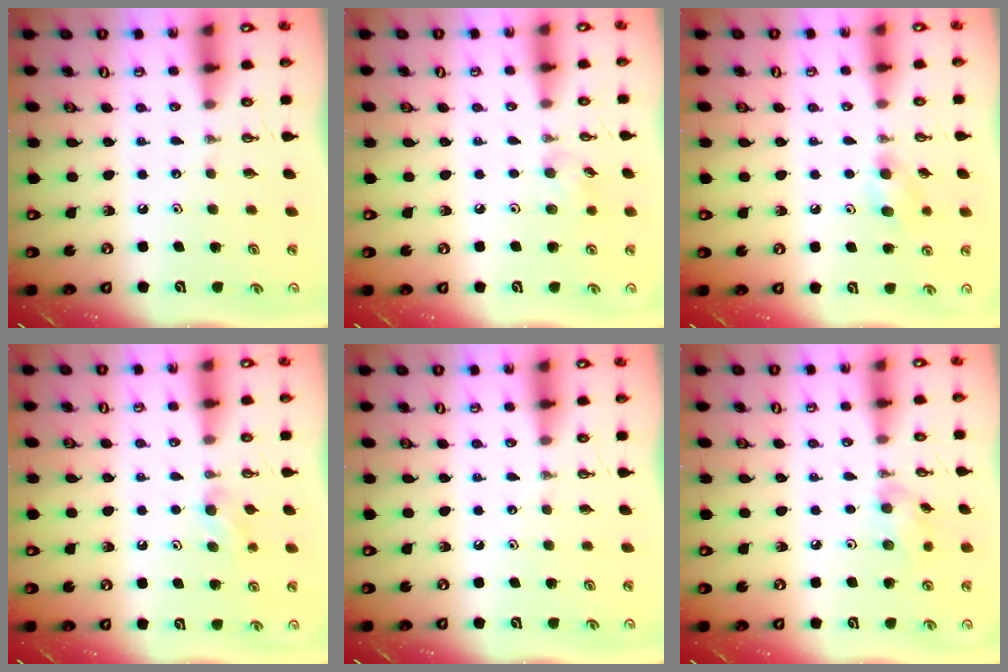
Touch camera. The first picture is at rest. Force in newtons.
{"total": 5.2, "press": 5.0, "slide": 1.4}
{"total": 6.8, "press": 6.7, "slide": 1.2}
{"total": 5.4, "press": 5.2, "slide": 1.4}
{"total": 0.0}
{"total": 6.2, "press": 6.2, "slide": 0.6}